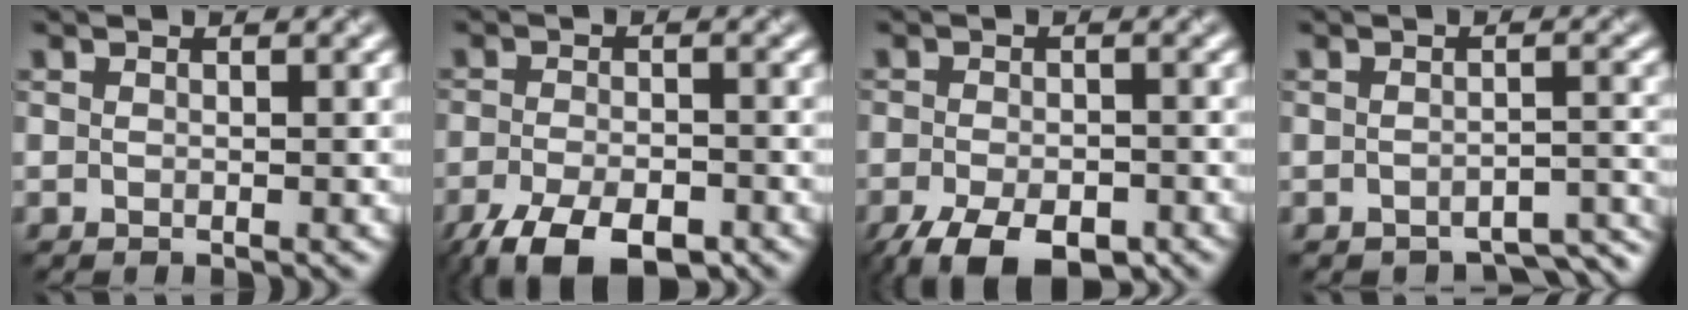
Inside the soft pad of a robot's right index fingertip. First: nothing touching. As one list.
[{"total": 7.4, "force": [-5.0, 2.8, 4.7], "torque": [-0.089, -0.016, -0.093]}, {"total": 6.7, "force": [-4.4, 2.8, 4.2], "torque": [-0.077, -0.015, -0.076]}, {"total": 3.7, "force": [-3.3, 1.1, 1.3], "torque": [-0.014, -0.008, -0.036]}]